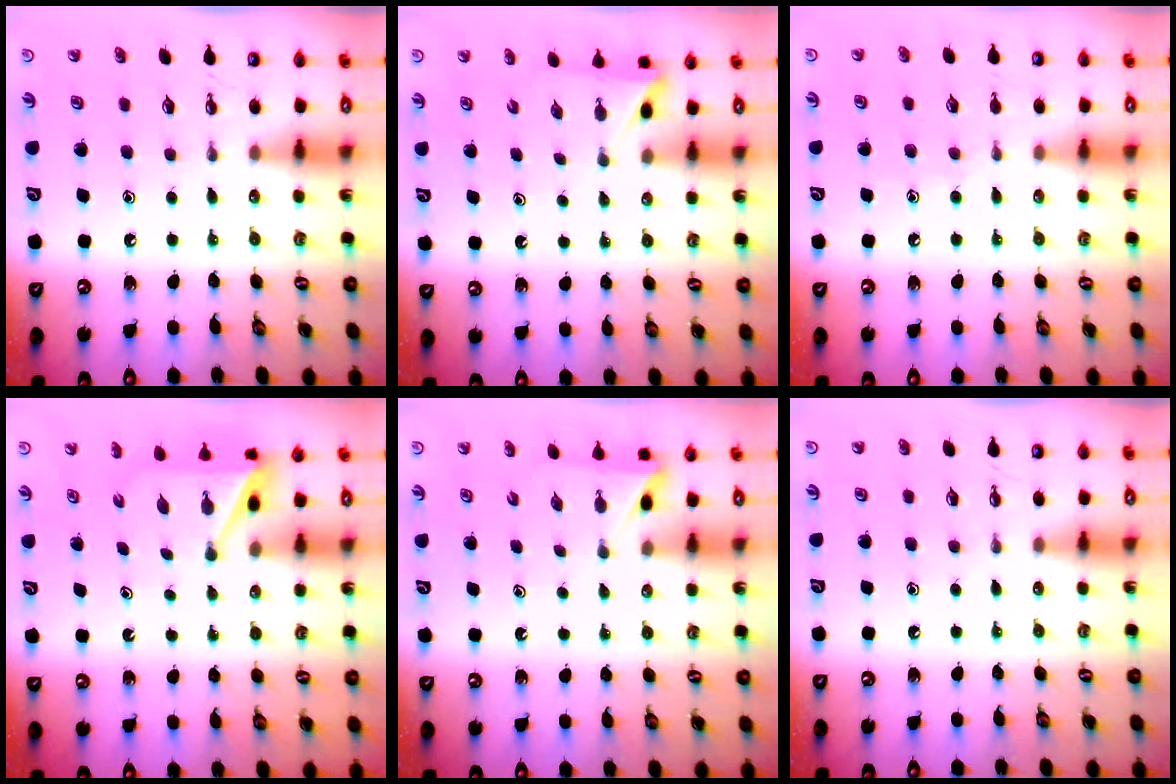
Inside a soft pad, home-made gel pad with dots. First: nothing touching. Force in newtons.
{"total": 3.0, "press": 3.0, "slide": 0.3}
{"total": 5.3, "press": 5.3, "slide": 0.7}
{"total": 4.8, "press": 4.8, "slide": 0.3}
{"total": 3.0, "press": 3.0, "slide": 0.3}
{"total": 0.0}